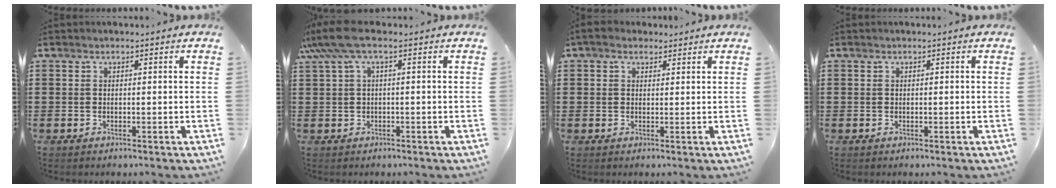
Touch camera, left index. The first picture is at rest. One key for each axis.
{"total": 5.2, "fx": 1.1, "fy": 0.7, "fz": 5.0, "tx": -0.116, "ty": -0.007, "tz": 0.015}
{"total": 2.1, "fx": 1.6, "fy": 1.1, "fz": 0.8, "tx": -0.020, "ty": 0.008, "tz": 0.031}
{"total": 0.0}